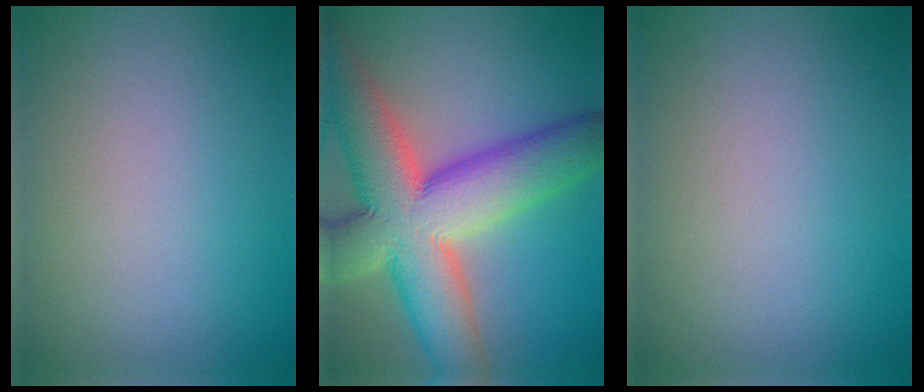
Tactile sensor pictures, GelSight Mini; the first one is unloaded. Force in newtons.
{"total": 13.9, "press": 13.8, "slide": 1.1}
{"total": 0.0}